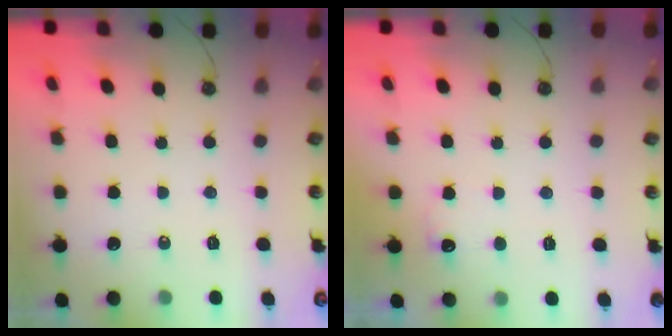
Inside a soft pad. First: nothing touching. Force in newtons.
{"total": 6.1, "press": 6.0, "slide": 1.0}